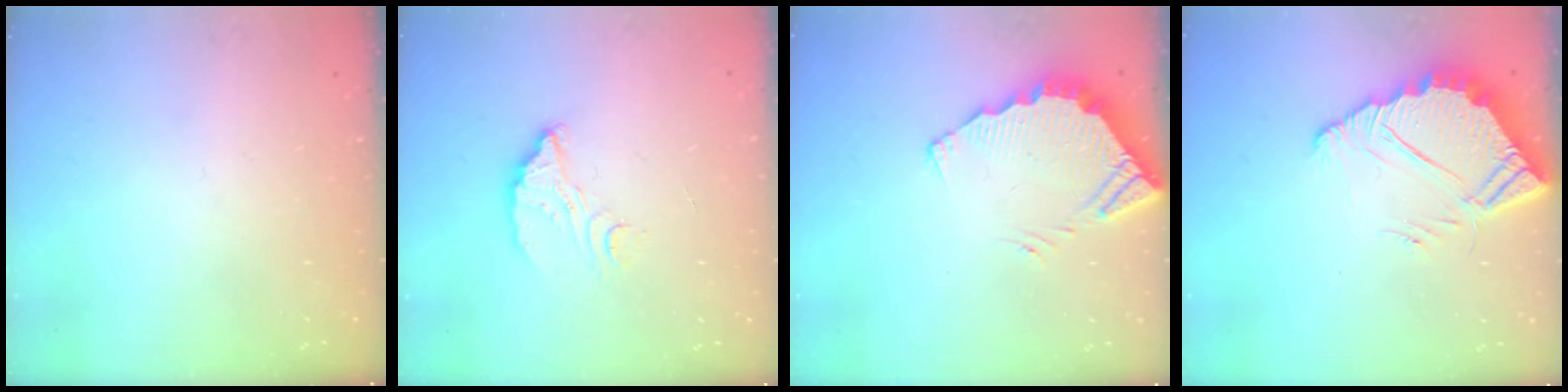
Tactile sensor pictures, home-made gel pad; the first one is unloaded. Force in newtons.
{"total": 6.2, "press": 6.2, "slide": 0.3}
{"total": 3.9, "press": 3.9, "slide": 0.2}
{"total": 6.9, "press": 6.8, "slide": 0.5}